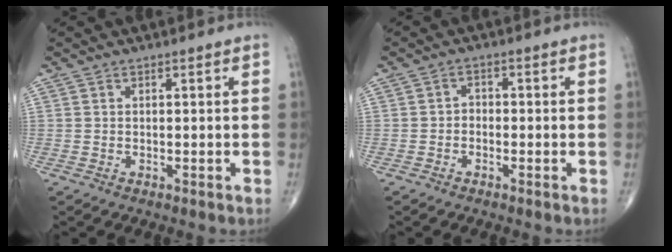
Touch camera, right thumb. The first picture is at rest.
{"total": 1.7, "force": [-0.8, 1.3, 0.7], "torque": [0.003, 0.011, -0.020]}